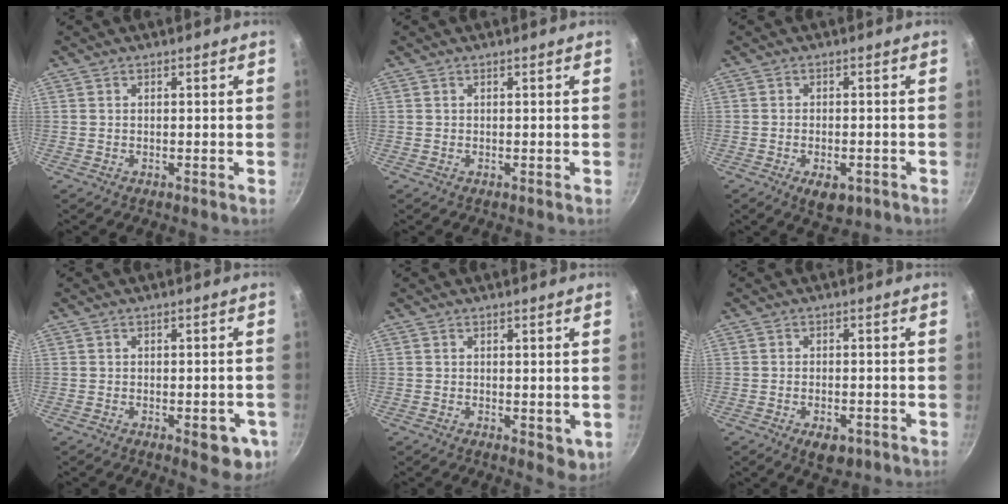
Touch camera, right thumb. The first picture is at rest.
{"total": 0.0}
{"total": 4.9, "force": [-2.3, 2.5, 3.4], "torque": [-0.046, 0.006, -0.029]}
{"total": 5.9, "force": [-2.5, 2.5, 4.8], "torque": [-0.040, 0.008, -0.026]}
{"total": 3.4, "force": [-0.5, 1.7, 2.9], "torque": [-0.026, -0.009, -0.004]}
{"total": 4.7, "force": [-2.4, 2.4, 3.2], "torque": [-0.042, 0.007, -0.031]}